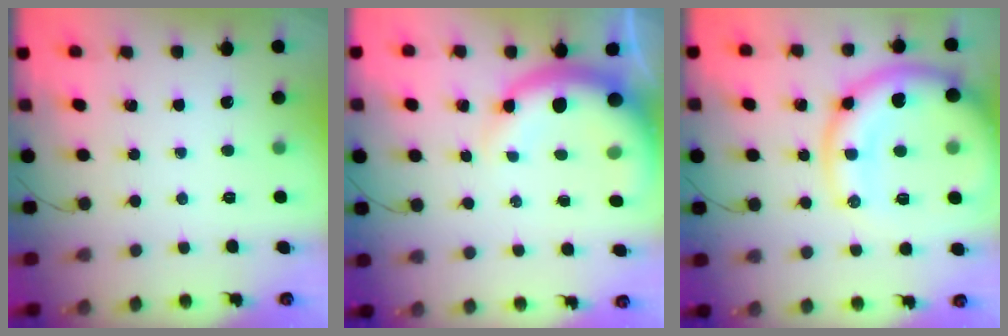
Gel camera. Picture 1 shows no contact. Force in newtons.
{"total": 10.8, "press": 10.4, "slide": 2.7}
{"total": 17.5, "press": 17.3, "slide": 2.9}